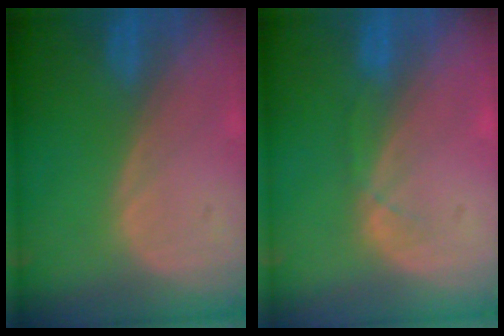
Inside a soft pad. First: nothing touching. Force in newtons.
{"total": 1.4, "press": 1.3, "slide": 0.3}